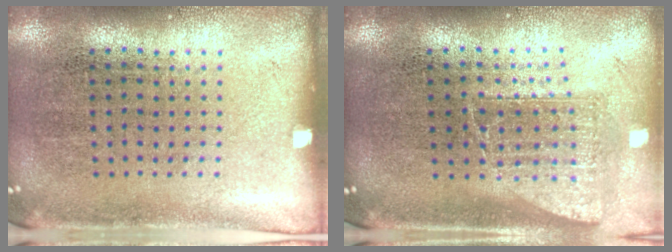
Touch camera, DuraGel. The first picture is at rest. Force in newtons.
{"total": 1.5, "press": 1.2, "slide": 0.9}